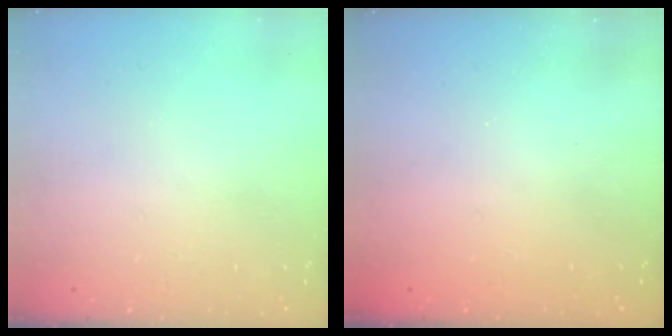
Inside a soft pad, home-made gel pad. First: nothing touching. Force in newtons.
{"total": 1.8, "press": 1.6, "slide": 0.7}